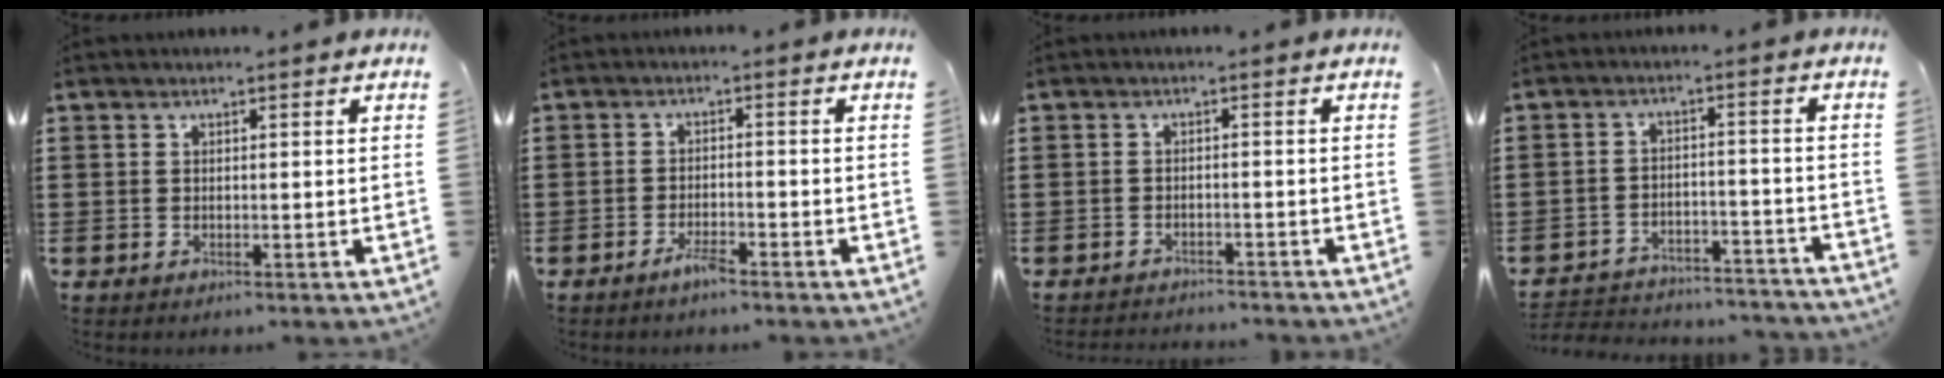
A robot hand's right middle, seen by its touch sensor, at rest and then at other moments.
{"total": 2.5, "force": [-1.9, 0.3, 1.5], "torque": [-0.034, 0.000, -0.037]}
{"total": 1.7, "force": [-1.7, 0.0, 0.0], "torque": [-0.005, 0.001, -0.035]}
{"total": 3.7, "force": [-3.6, 0.5, 0.3], "torque": [-0.010, 0.006, -0.077]}